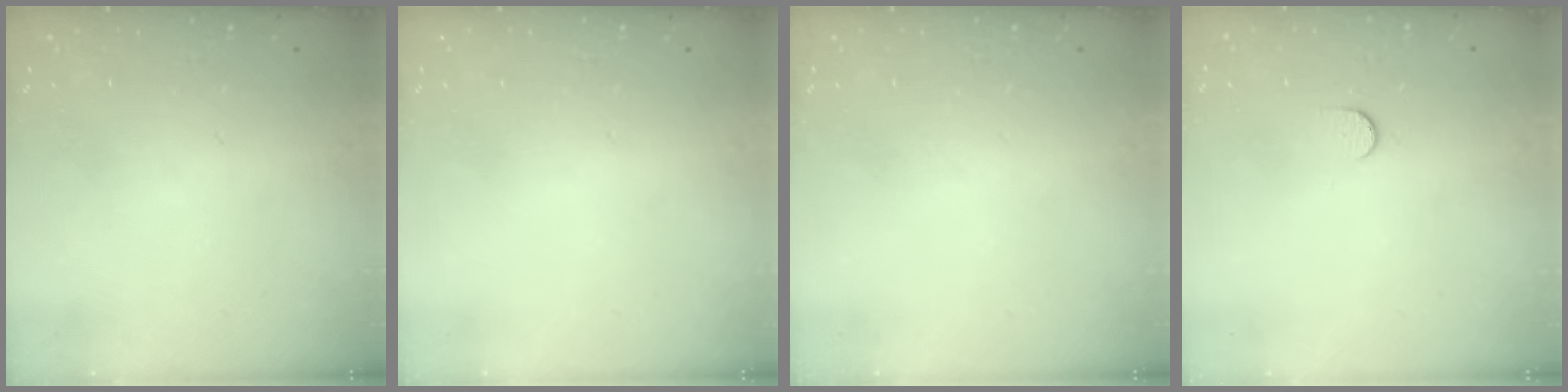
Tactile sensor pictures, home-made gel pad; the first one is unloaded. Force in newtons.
{"total": 0.0}
{"total": 0.0}
{"total": 5.7, "press": 5.6, "slide": 0.6}